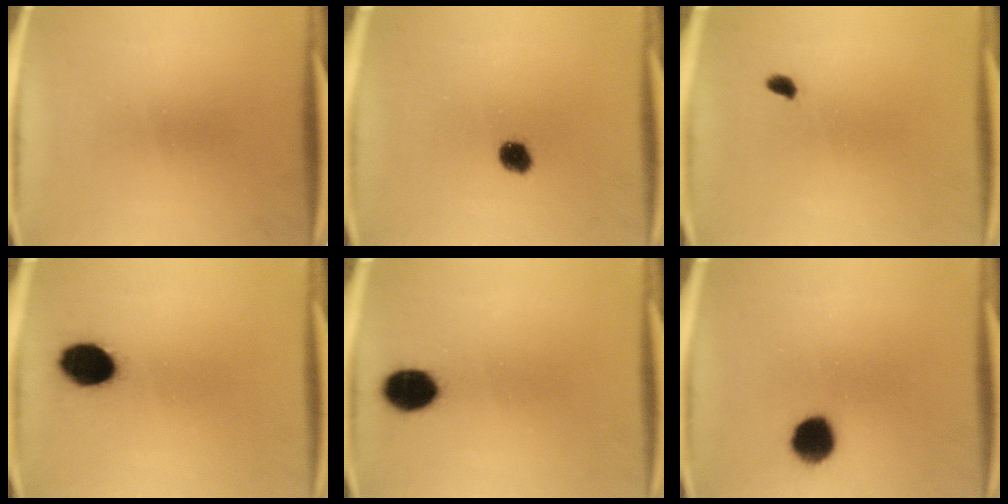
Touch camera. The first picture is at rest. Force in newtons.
{"total": 4.0}
{"total": 1.4}
{"total": 9.6}
{"total": 7.9}
{"total": 8.0}